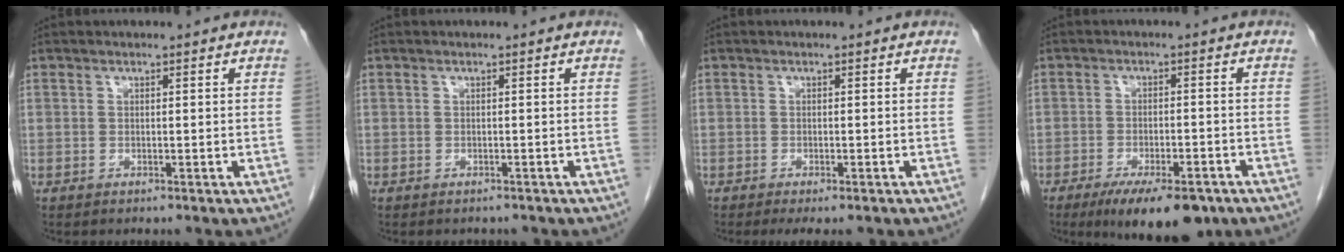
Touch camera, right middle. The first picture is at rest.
{"total": 1.9, "force": [-1.7, 0.8, 0.3], "torque": [-0.008, -0.002, -0.021]}
{"total": 3.4, "force": [-2.6, 0.9, 1.9], "torque": [-0.021, -0.009, -0.035]}
{"total": 11.1, "force": [-7.8, 3.5, 7.1], "torque": [-0.101, -0.010, -0.116]}